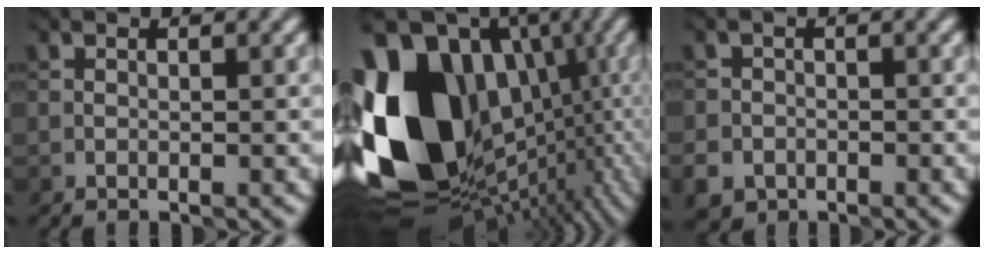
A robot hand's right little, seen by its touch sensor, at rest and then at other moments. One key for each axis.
{"total": 21.6, "fx": 1.1, "fy": 17.1, "fz": 13.2, "tx": -0.251, "ty": -0.039, "tz": 0.041}
{"total": 3.2, "fx": -2.1, "fy": 2.3, "fz": 0.7, "tx": -0.013, "ty": -0.011, "tz": -0.037}